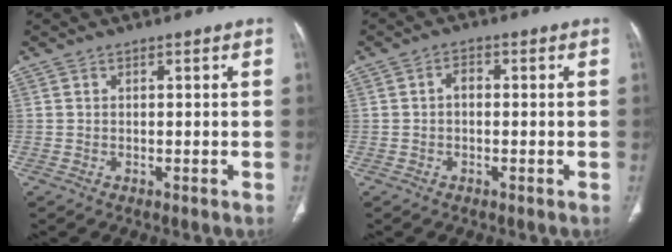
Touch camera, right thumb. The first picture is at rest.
{"total": 2.1, "force": [-0.2, 1.4, 1.6], "torque": [-0.021, 0.011, -0.007]}